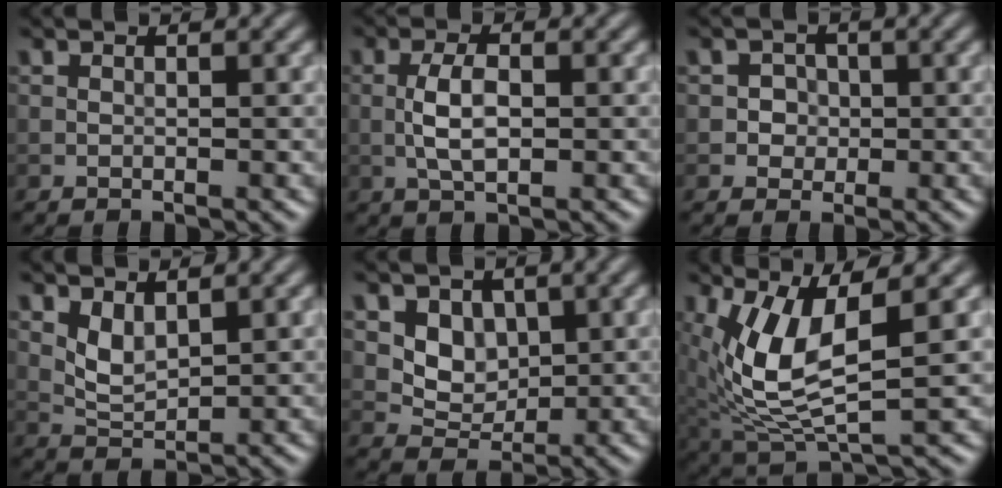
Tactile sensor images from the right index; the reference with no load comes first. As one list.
[{"total": 3.3, "force": [-0.4, 1.4, 3.0], "torque": [-0.060, 0.003, -0.009]}, {"total": 1.8, "force": [0.0, 1.8, 0.4], "torque": [0.013, 0.001, -0.003]}, {"total": 2.3, "force": [1.1, 1.1, 1.6], "torque": [-0.037, -0.005, 0.028]}, {"total": 3.4, "force": [0.9, 2.7, 1.8], "torque": [-0.033, -0.011, 0.019]}, {"total": 8.0, "force": [1.3, 3.1, 7.2], "torque": [-0.165, -0.009, 0.032]}]